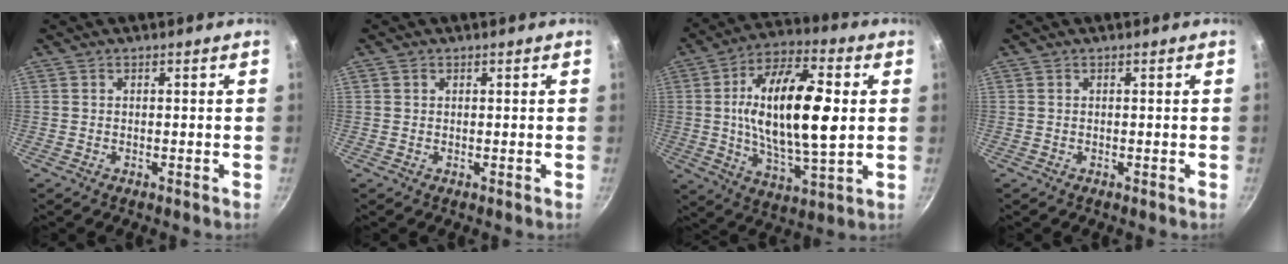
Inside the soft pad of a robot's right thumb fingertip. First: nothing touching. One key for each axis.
{"total": 0.8, "fx": 0.3, "fy": 0.7, "fz": 0.2, "tx": -0.002, "ty": 0.002, "tz": 0.004}
{"total": 21.1, "fx": 2.1, "fy": 8.6, "fz": 19.1, "tx": -0.328, "ty": 0.002, "tz": 0.030}
{"total": 0.0}